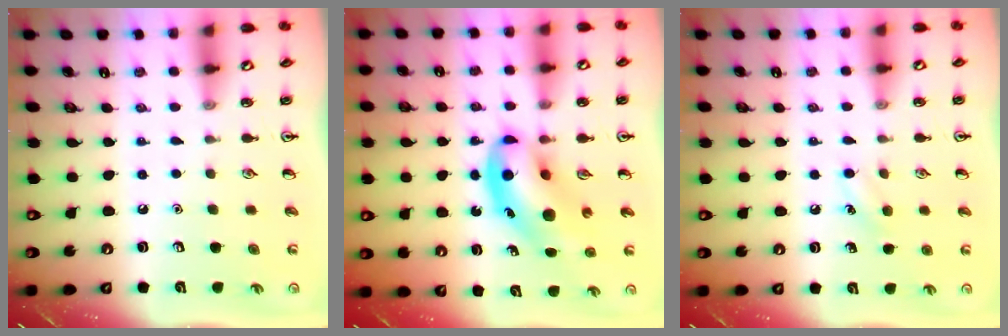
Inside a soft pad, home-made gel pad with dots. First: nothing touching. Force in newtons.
{"total": 12.6, "press": 12.2, "slide": 3.4}
{"total": 6.5, "press": 6.1, "slide": 2.0}